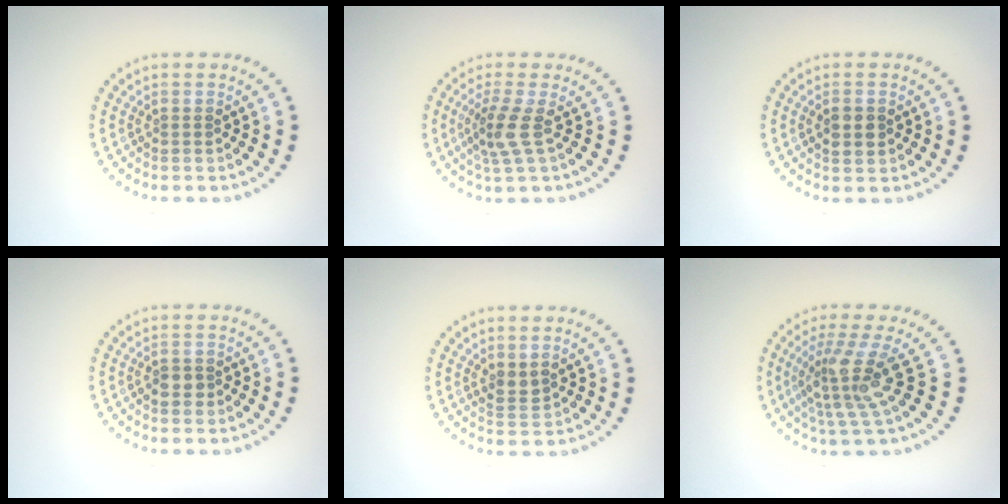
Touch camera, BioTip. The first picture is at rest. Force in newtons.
{"total": 2.6, "press": 2.1, "slide": 1.7}
{"total": 1.9, "press": 1.9, "slide": 0.1}
{"total": 1.4, "press": 1.3, "slide": 0.5}
{"total": 1.4, "press": 1.1, "slide": 0.8}
{"total": 4.6, "press": 3.2, "slide": 3.3}